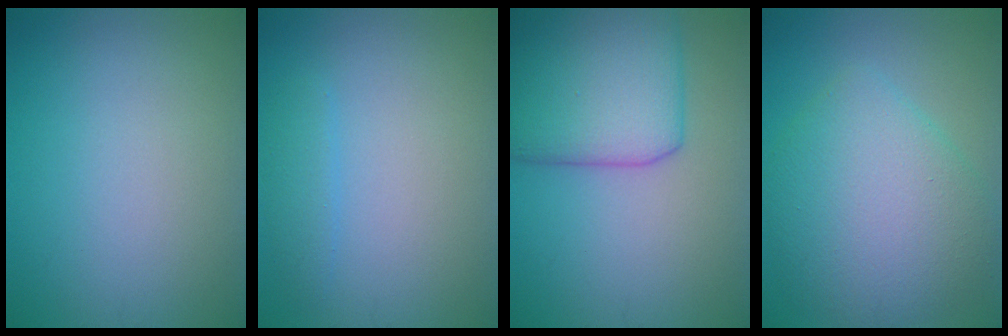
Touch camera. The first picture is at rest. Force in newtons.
{"total": 1.4, "press": 1.4, "slide": 0.1}
{"total": 7.7, "press": 7.6, "slide": 0.2}
{"total": 7.5, "press": 7.5, "slide": 0.3}